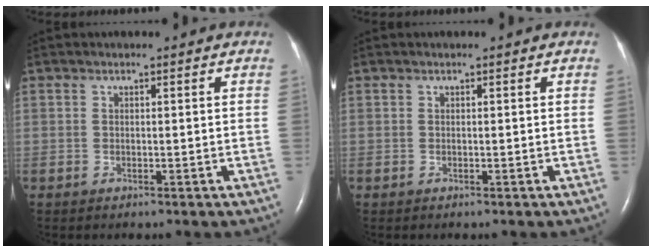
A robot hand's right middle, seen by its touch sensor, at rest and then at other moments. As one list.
[{"total": 0.0}]